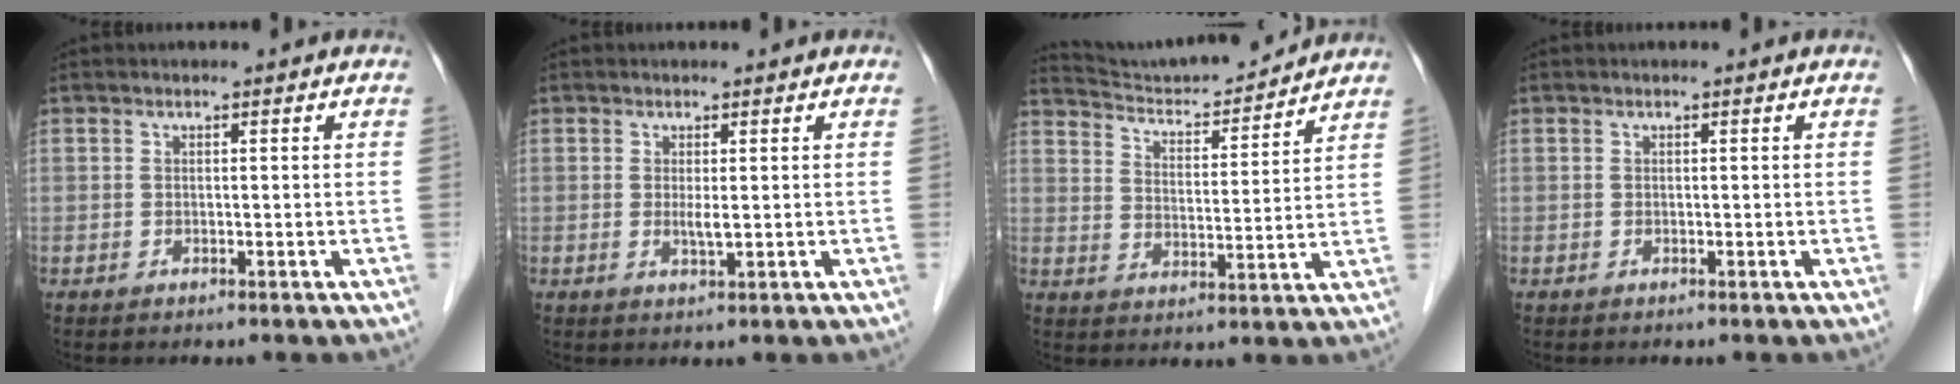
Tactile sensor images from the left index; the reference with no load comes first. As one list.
[{"total": 1.5, "force": [0.3, 0.1, 1.5], "torque": [-0.034, -0.003, 0.007]}, {"total": 14.4, "force": [13.8, 1.1, 4.0], "torque": [-0.069, 0.004, 0.215]}, {"total": 0.0}]